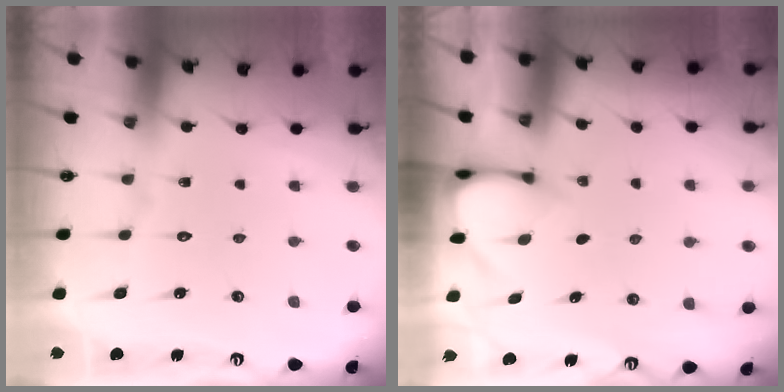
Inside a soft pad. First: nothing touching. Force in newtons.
{"total": 3.2, "press": 3.2, "slide": 0.2}